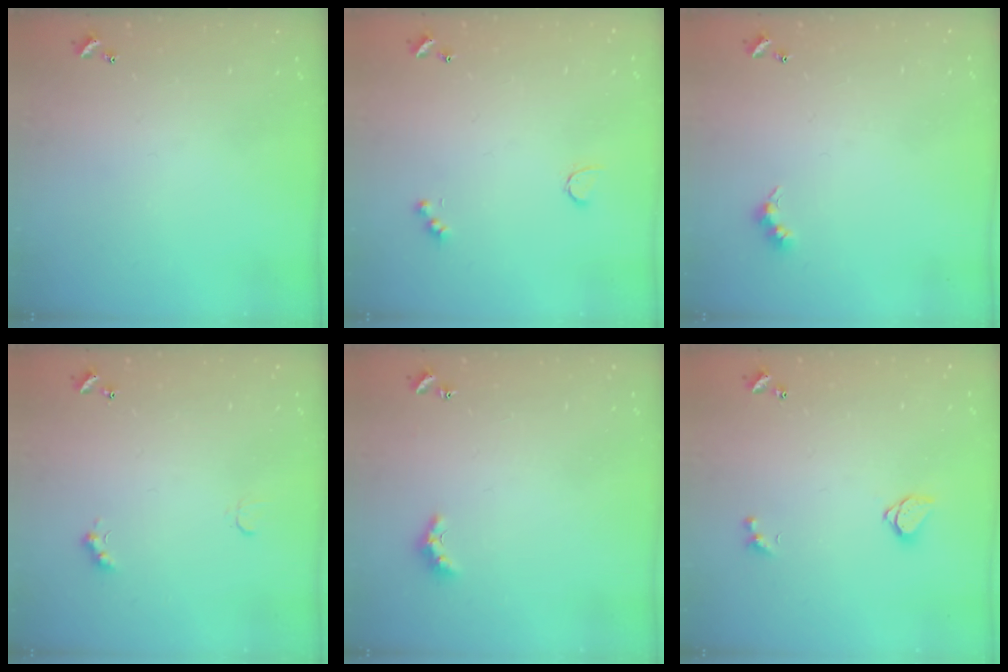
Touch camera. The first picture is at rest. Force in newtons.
{"total": 2.6, "press": 2.5, "slide": 0.5}
{"total": 3.9, "press": 3.8, "slide": 0.6}
{"total": 2.4, "press": 2.3, "slide": 0.5}
{"total": 4.0, "press": 4.0, "slide": 0.7}
{"total": 1.5, "press": 1.5, "slide": 0.3}